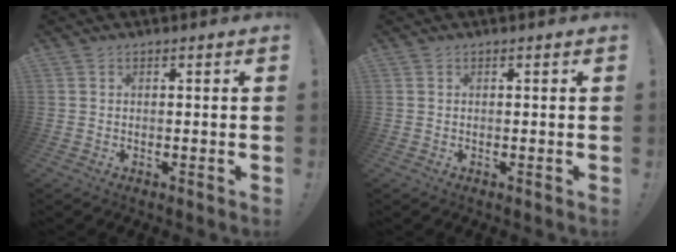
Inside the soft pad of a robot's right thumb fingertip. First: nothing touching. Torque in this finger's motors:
{"motor_torque": [0.00, 0.00, 0.00, 0.00, 0.00]}